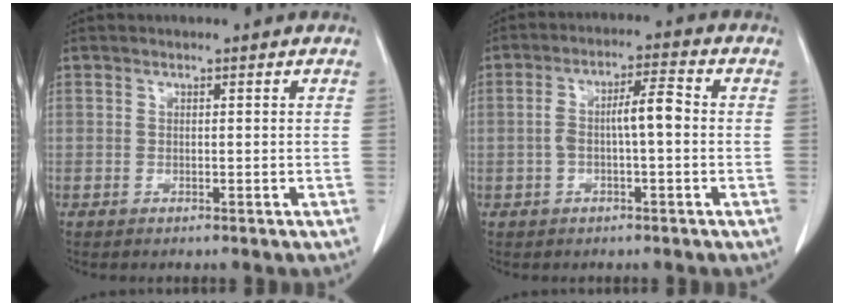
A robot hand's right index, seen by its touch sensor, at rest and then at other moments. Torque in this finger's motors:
{"motor_torque": [0.26, 0.07, 0.17, 0.04]}